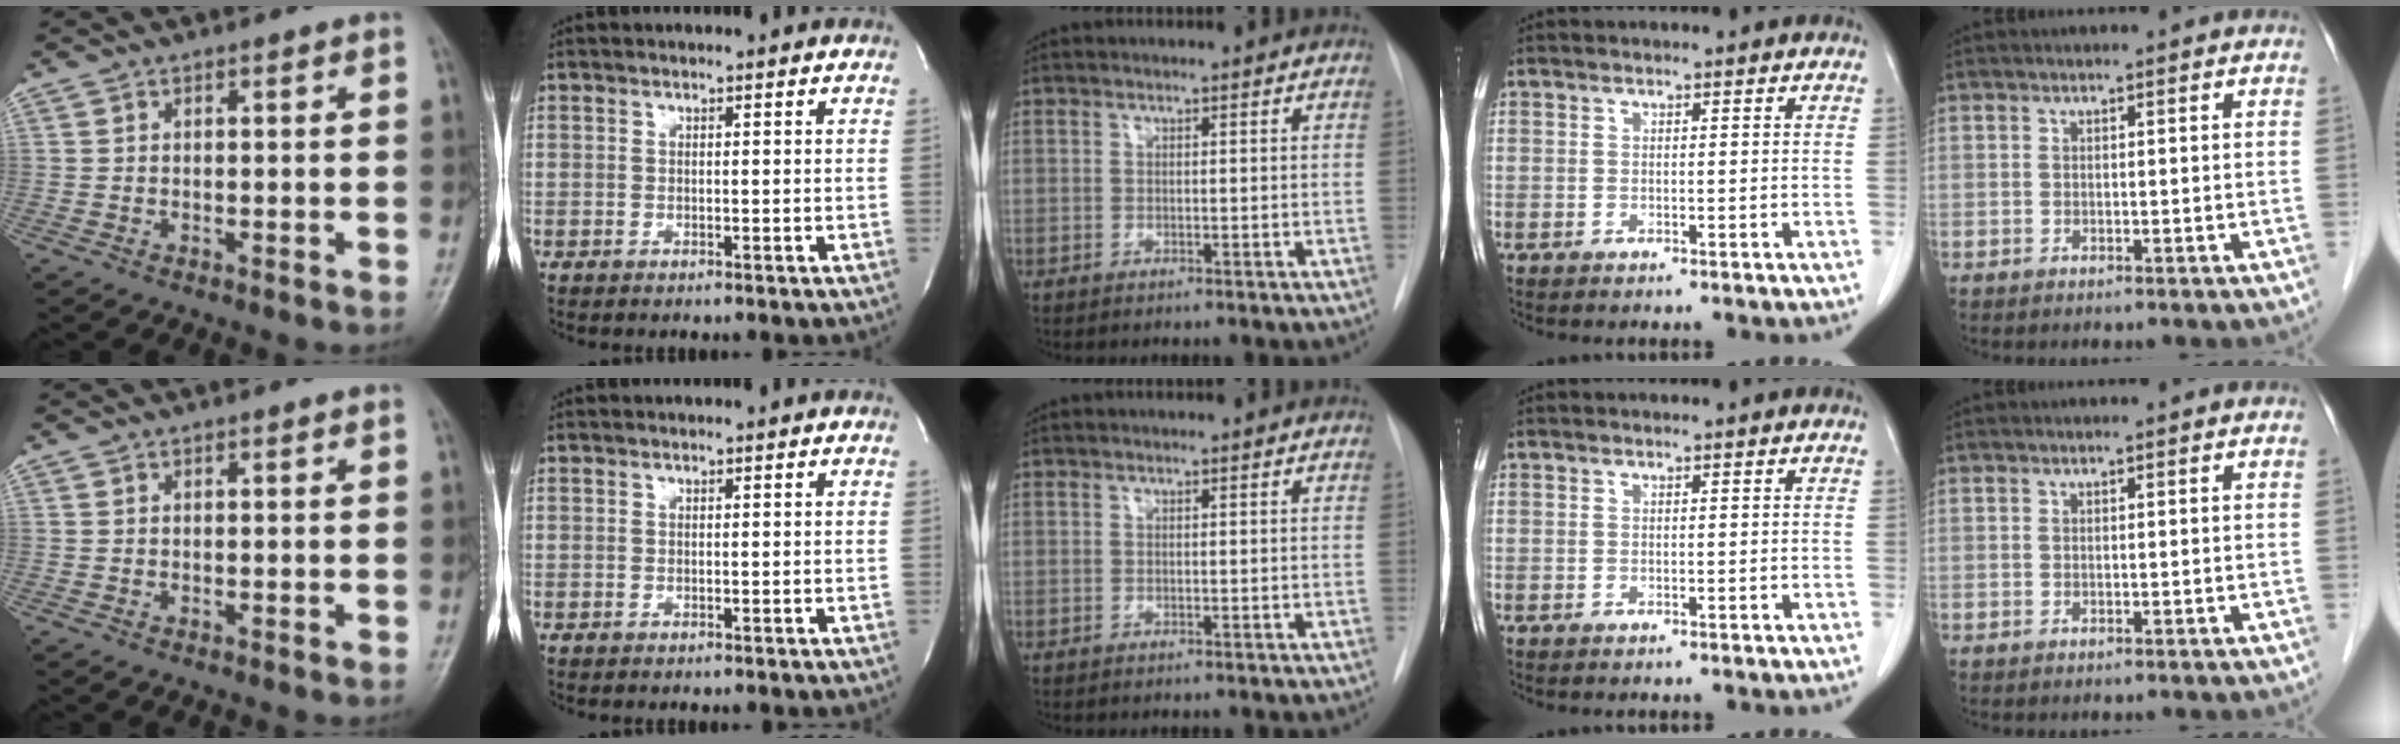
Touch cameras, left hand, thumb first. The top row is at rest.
{}